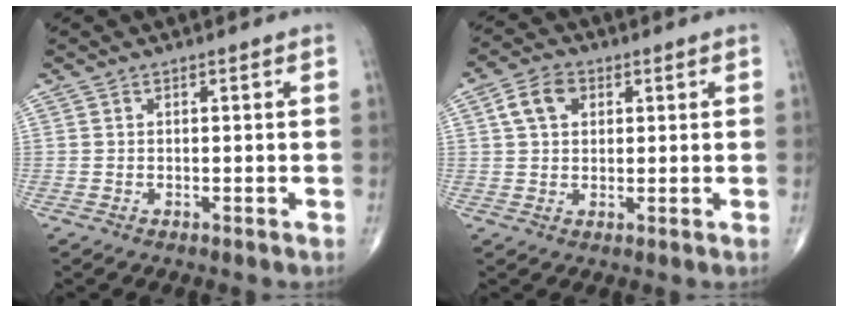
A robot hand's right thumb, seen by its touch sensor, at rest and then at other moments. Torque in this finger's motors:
{"motor_torque": [0.98, 0.89, 0.87, 0.38, 0.05]}